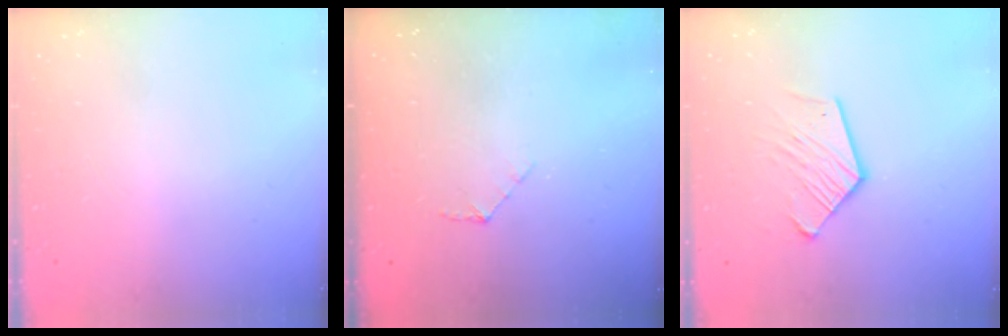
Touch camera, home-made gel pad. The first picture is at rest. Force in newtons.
{"total": 4.4, "press": 4.4, "slide": 0.4}
{"total": 10.3, "press": 10.2, "slide": 0.7}